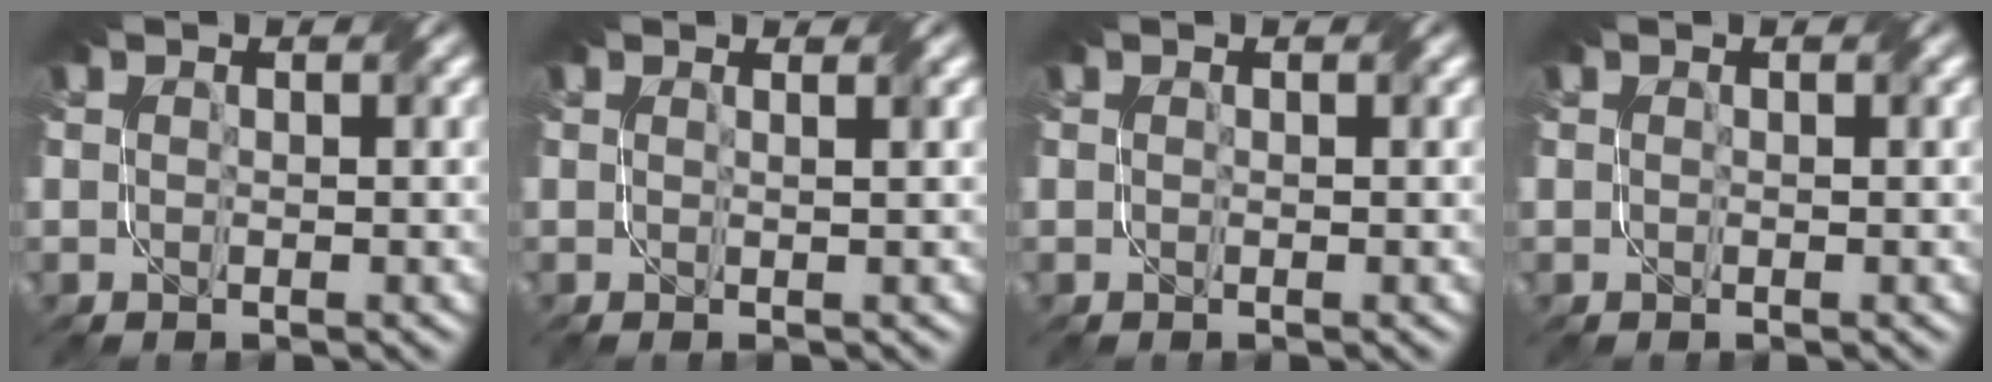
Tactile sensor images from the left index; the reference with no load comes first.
{"total": 1.3, "force": [1.1, -0.4, 0.6], "torque": [0.000, 0.003, 0.004]}
{"total": 0.0}
{"total": 0.0}